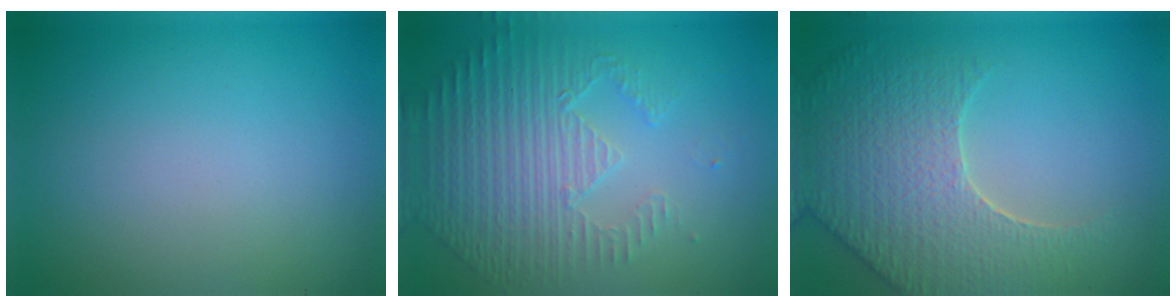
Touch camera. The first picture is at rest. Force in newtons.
{"total": 4.8, "press": 3.5, "slide": 3.3}
{"total": 7.2, "press": 5.6, "slide": 4.6}